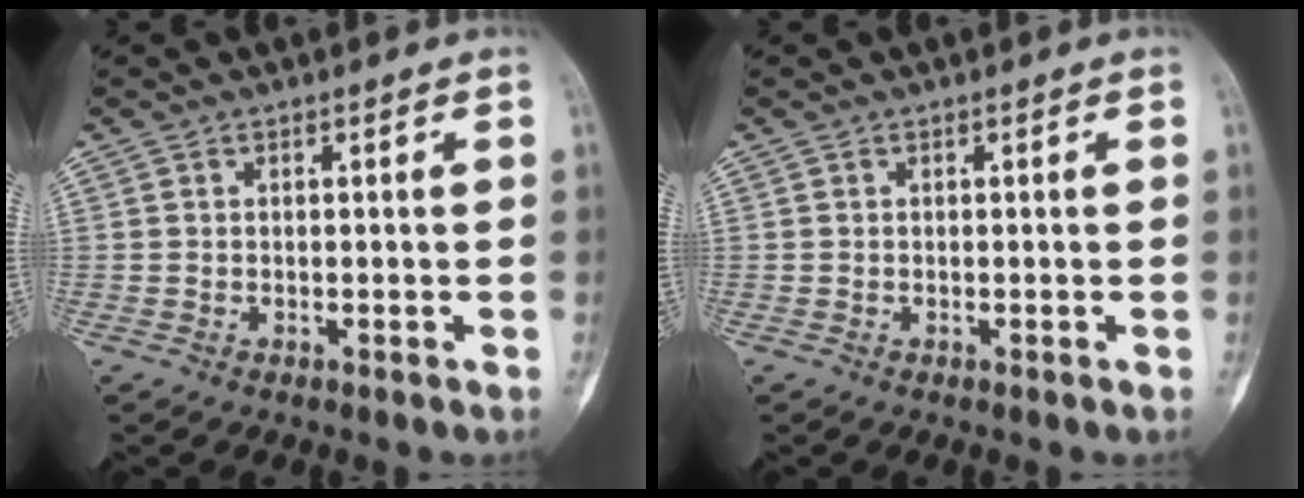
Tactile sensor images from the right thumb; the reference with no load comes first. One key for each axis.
{"total": 0.0}